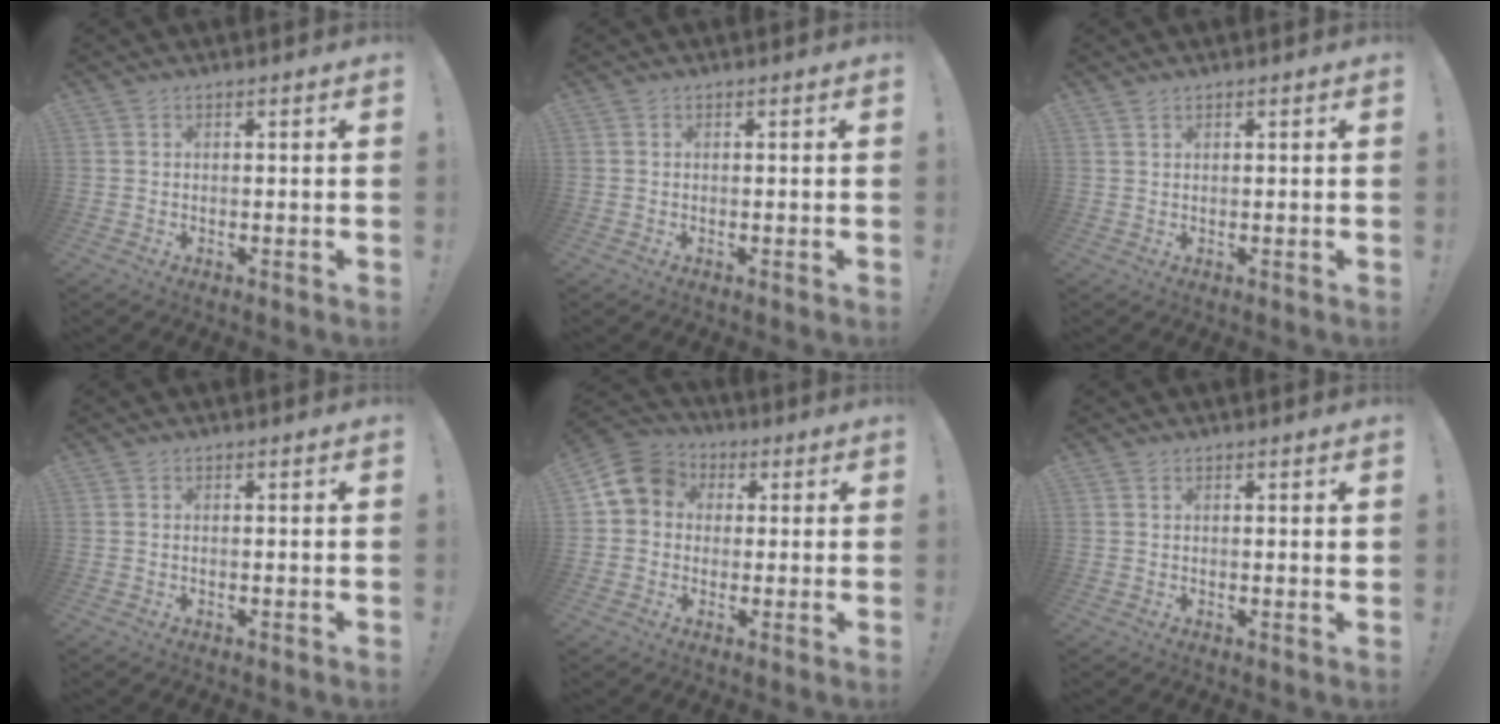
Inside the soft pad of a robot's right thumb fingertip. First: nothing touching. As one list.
[{"total": 0.0}, {"total": 1.0, "force": [0.8, 0.3, 0.4], "torque": [-0.003, -0.002, 0.015]}, {"total": 0.0}, {"total": 9.8, "force": [2.1, 8.5, 4.4], "torque": [-0.067, 0.006, 0.043]}, {"total": 0.9, "force": [0.7, 0.2, 0.5], "torque": [0.004, -0.005, 0.010]}]